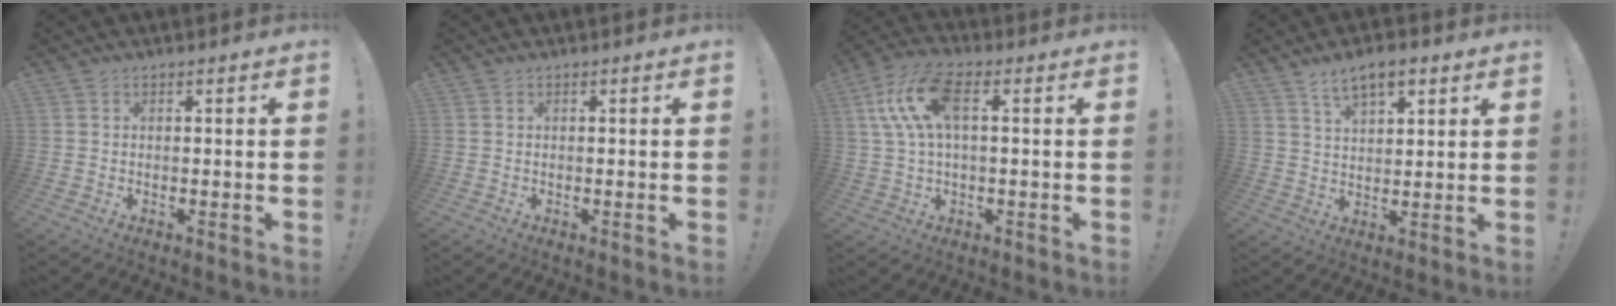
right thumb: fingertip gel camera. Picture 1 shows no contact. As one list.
[{"total": 0.0}, {"total": 12.9, "force": [2.8, 6.0, 11.1], "torque": [-0.232, 0.011, 0.054]}, {"total": 8.0, "force": [4.8, 3.9, 5.1], "torque": [-0.080, -0.014, 0.087]}]